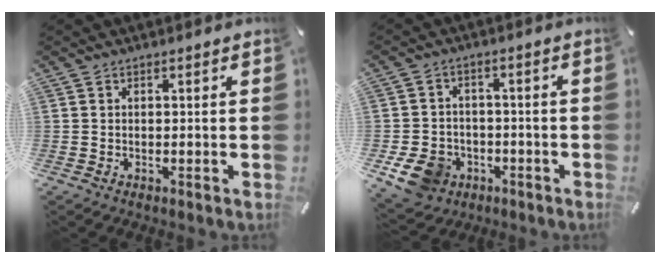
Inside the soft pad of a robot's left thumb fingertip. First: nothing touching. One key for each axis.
{"total": 9.2, "fx": -4.0, "fy": 7.3, "fz": 3.8, "tx": -0.090, "ty": 0.024, "tz": -0.072}